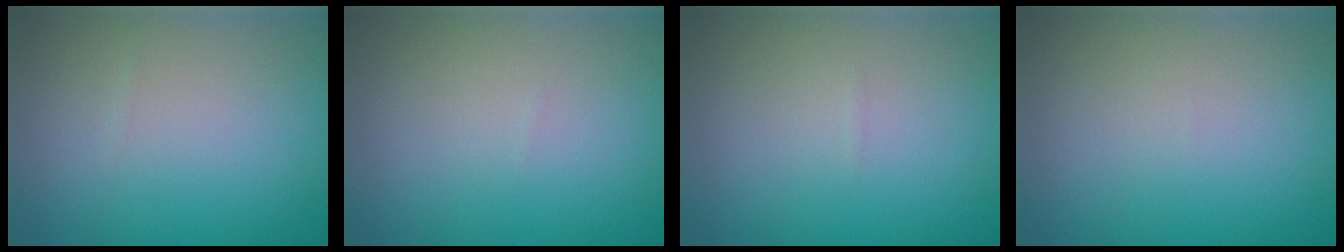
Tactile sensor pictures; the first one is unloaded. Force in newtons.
{"total": 0.0}
{"total": 0.0}
{"total": 0.0}